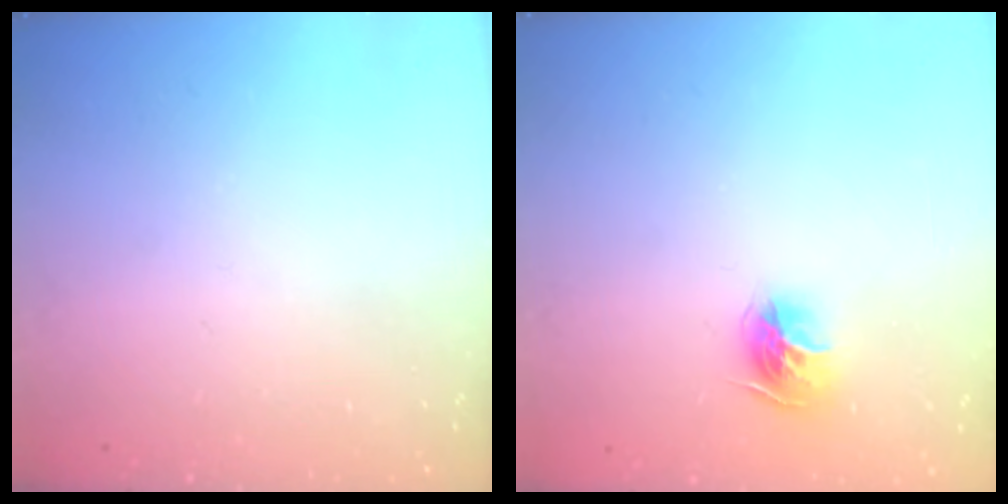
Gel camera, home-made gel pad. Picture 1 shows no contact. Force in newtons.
{"total": 10.3, "press": 10.3, "slide": 0.6}